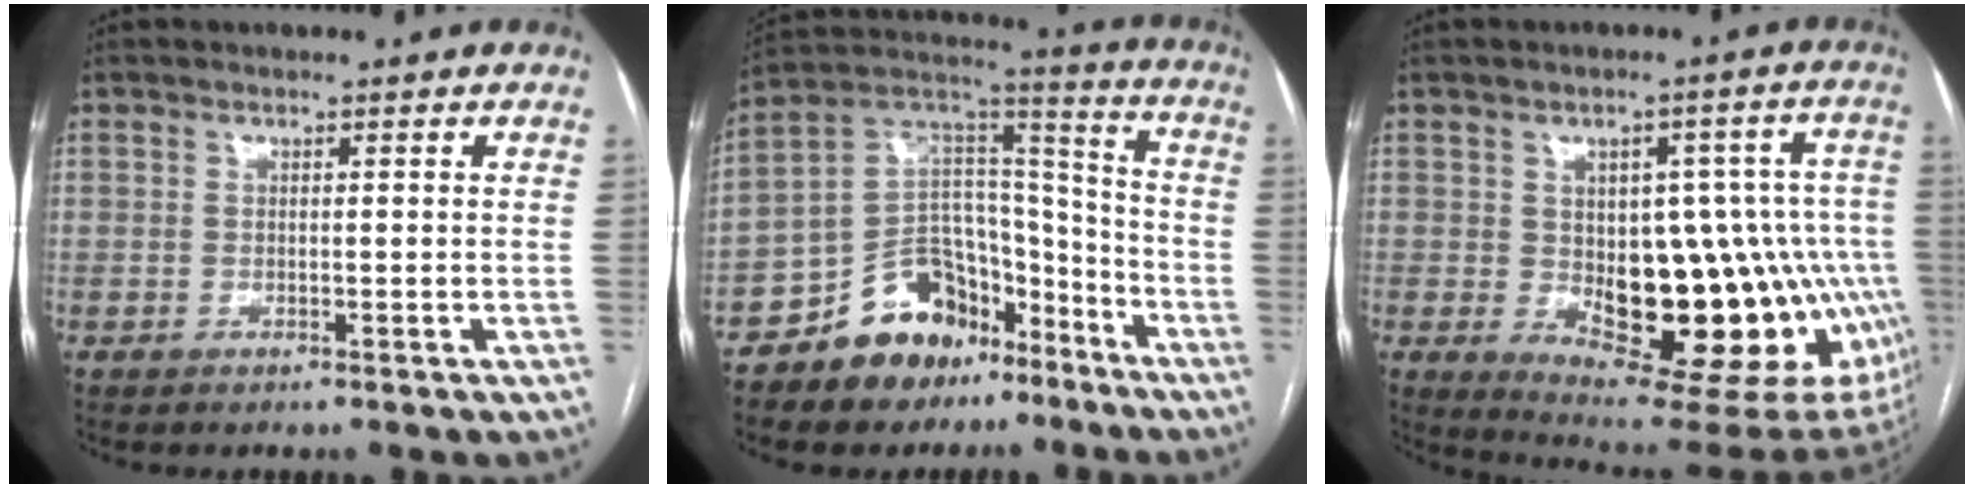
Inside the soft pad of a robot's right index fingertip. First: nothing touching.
{"total": 16.1, "force": [-10.8, 9.7, 6.8], "torque": [-0.110, 0.070, -0.181]}
{"total": 24.2, "force": [-3.7, 10.6, 21.4], "torque": [-0.204, 0.022, -0.025]}